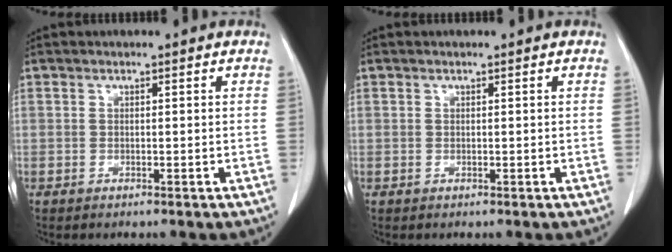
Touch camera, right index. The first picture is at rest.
{"total": 0.0}